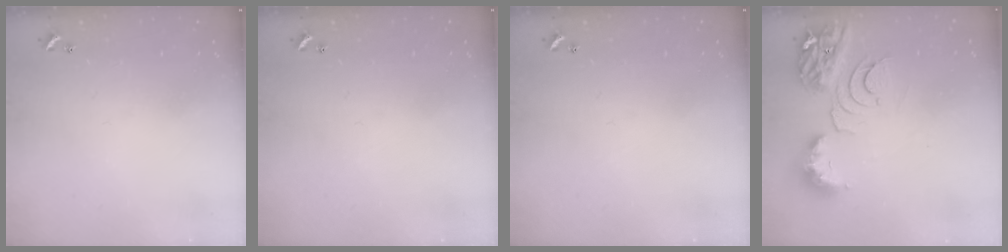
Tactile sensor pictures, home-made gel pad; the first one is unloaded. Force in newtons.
{"total": 0.0}
{"total": 0.0}
{"total": 10.1, "press": 10.0, "slide": 1.2}